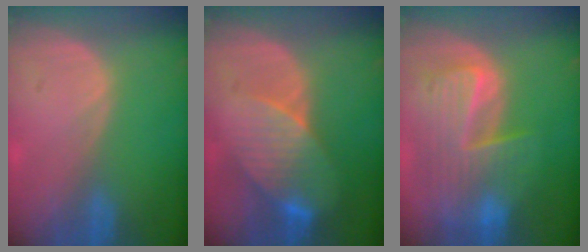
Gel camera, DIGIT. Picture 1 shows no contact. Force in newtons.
{"total": 8.5, "press": 7.5, "slide": 3.8}
{"total": 10.0, "press": 8.7, "slide": 5.0}